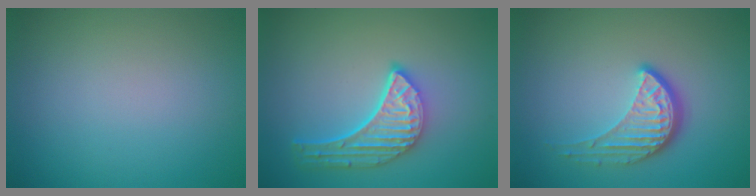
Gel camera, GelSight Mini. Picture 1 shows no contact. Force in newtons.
{"total": 5.1, "press": 3.9, "slide": 3.3}
{"total": 4.0, "press": 3.0, "slide": 2.7}